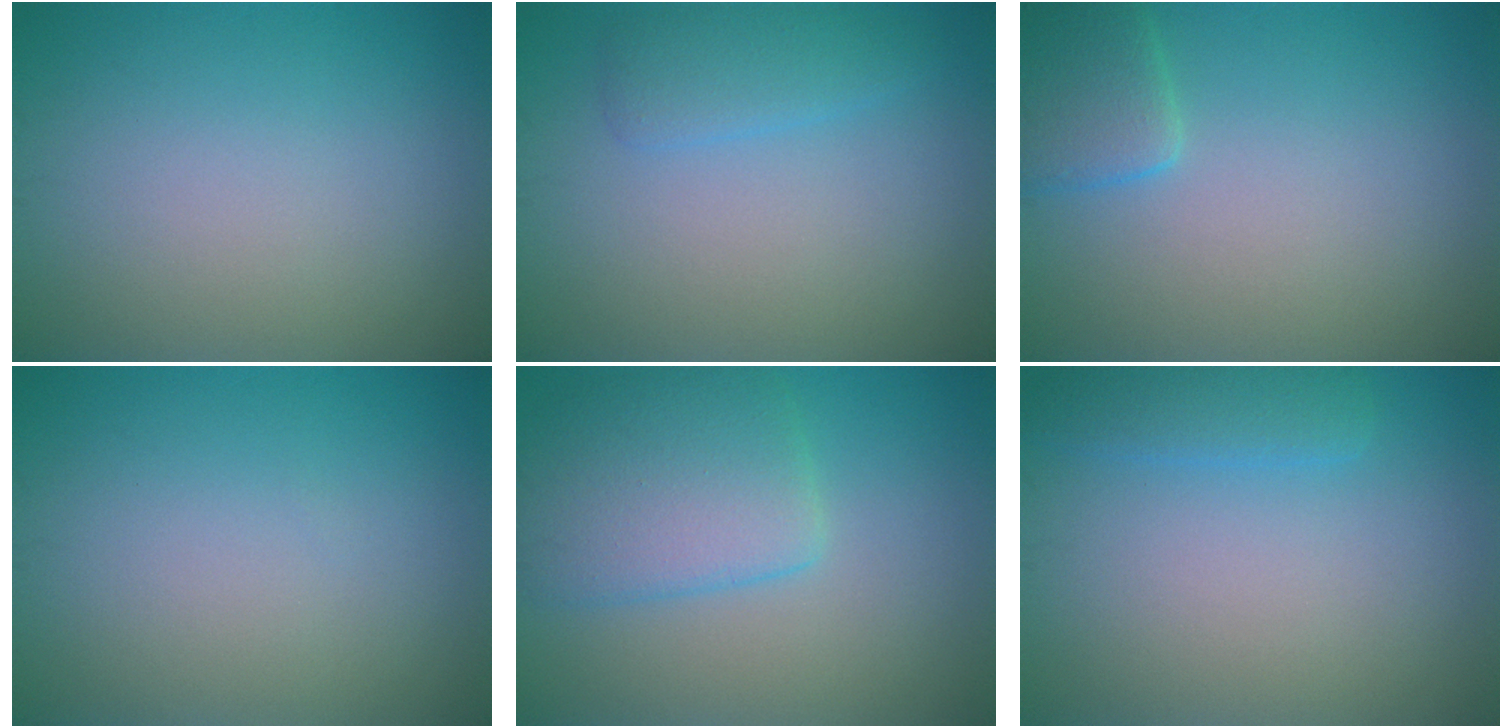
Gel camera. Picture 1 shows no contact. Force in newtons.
{"total": 2.2, "press": 2.2, "slide": 0.1}
{"total": 2.8, "press": 2.8, "slide": 0.2}
{"total": 0.0}
{"total": 5.2, "press": 5.2, "slide": 0.3}
{"total": 2.2, "press": 2.2, "slide": 0.1}